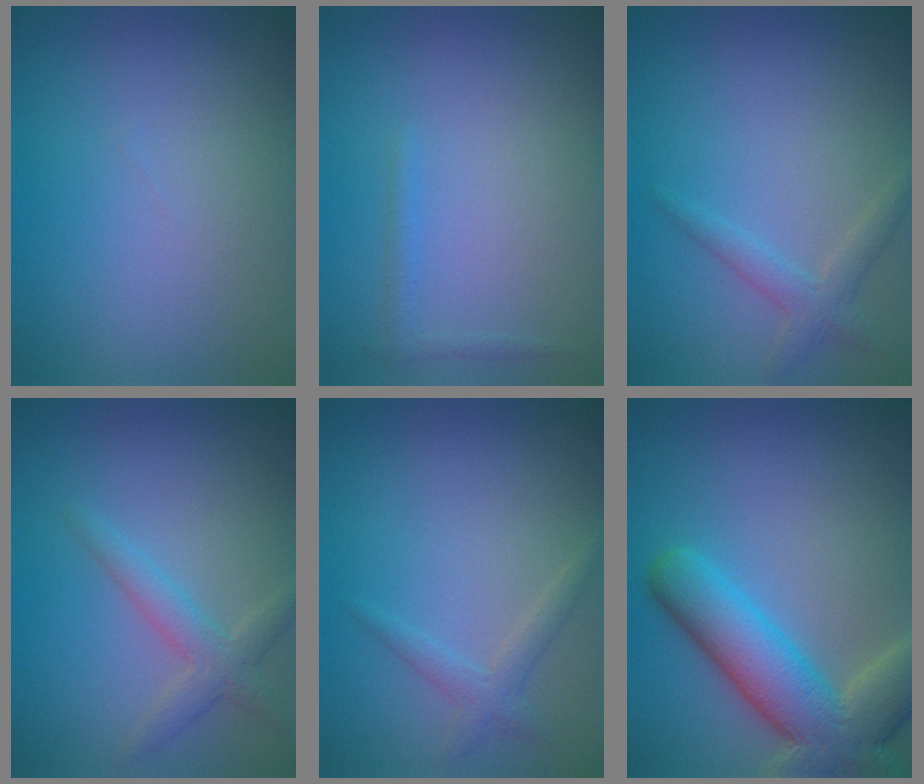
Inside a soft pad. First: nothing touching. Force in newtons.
{"total": 0.8, "press": 0.8, "slide": 0.1}
{"total": 1.9, "press": 1.9, "slide": 0.0}
{"total": 2.5, "press": 2.5, "slide": 0.2}
{"total": 1.7, "press": 1.7, "slide": 0.1}
{"total": 9.1, "press": 9.0, "slide": 0.7}